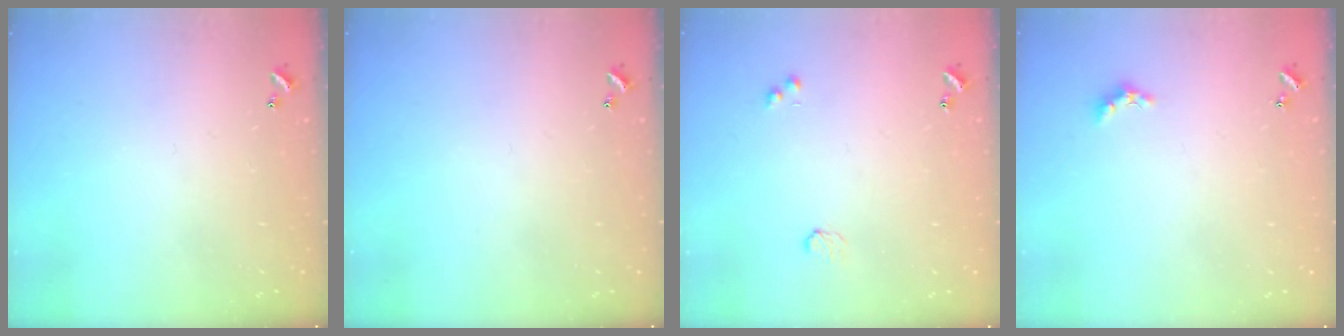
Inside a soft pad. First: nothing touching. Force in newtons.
{"total": 0.0}
{"total": 3.2, "press": 3.1, "slide": 0.5}
{"total": 1.7, "press": 1.6, "slide": 0.5}